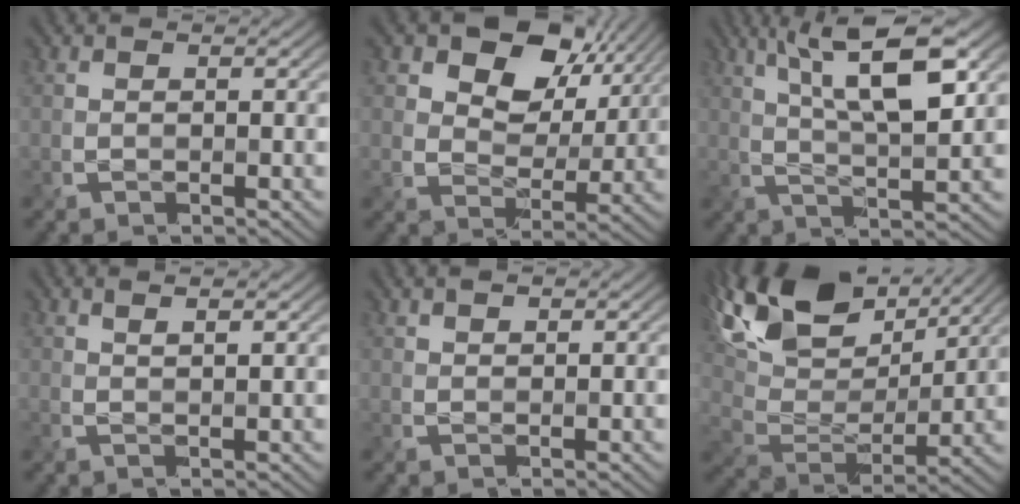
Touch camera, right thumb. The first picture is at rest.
{"total": 10.9, "force": [5.4, 7.3, 6.0], "torque": [-0.099, 0.005, 0.077]}
{"total": 11.4, "force": [4.7, 2.9, 9.9], "torque": [-0.163, 0.006, 0.070]}
{"total": 1.6, "force": [1.0, 0.0, 1.2], "torque": [-0.016, -0.001, 0.020]}
{"total": 1.2, "force": [1.0, 0.5, 0.6], "torque": [-0.013, 0.004, 0.022]}
{"total": 16.7, "force": [10.2, 8.3, 10.2], "torque": [-0.234, 0.038, 0.167]}